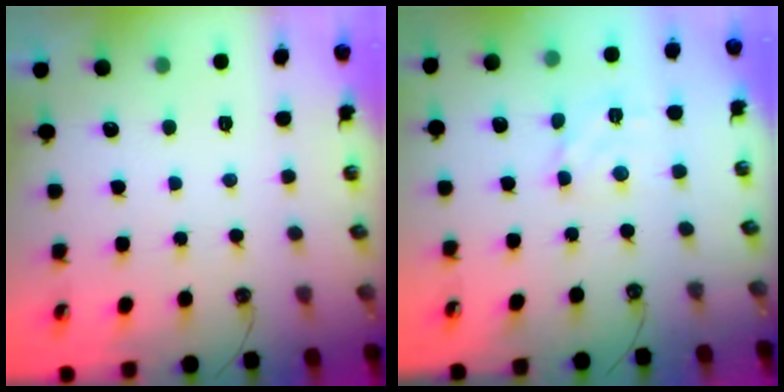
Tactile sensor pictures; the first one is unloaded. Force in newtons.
{"total": 3.2, "press": 3.2, "slide": 0.1}